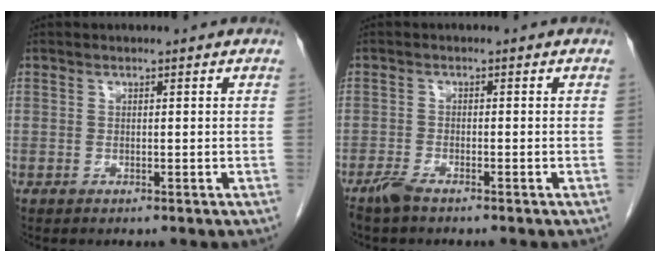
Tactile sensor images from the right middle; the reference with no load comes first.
{"total": 2.2, "force": [-1.8, 0.3, 1.2], "torque": [-0.033, -0.005, -0.037]}